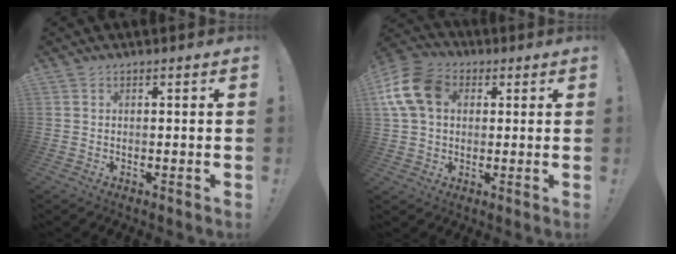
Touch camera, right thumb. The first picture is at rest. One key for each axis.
{"total": 14.2, "fx": 3.4, "fy": 10.6, "fz": 8.9, "tx": -0.175, "ty": 0.005, "tz": 0.067}